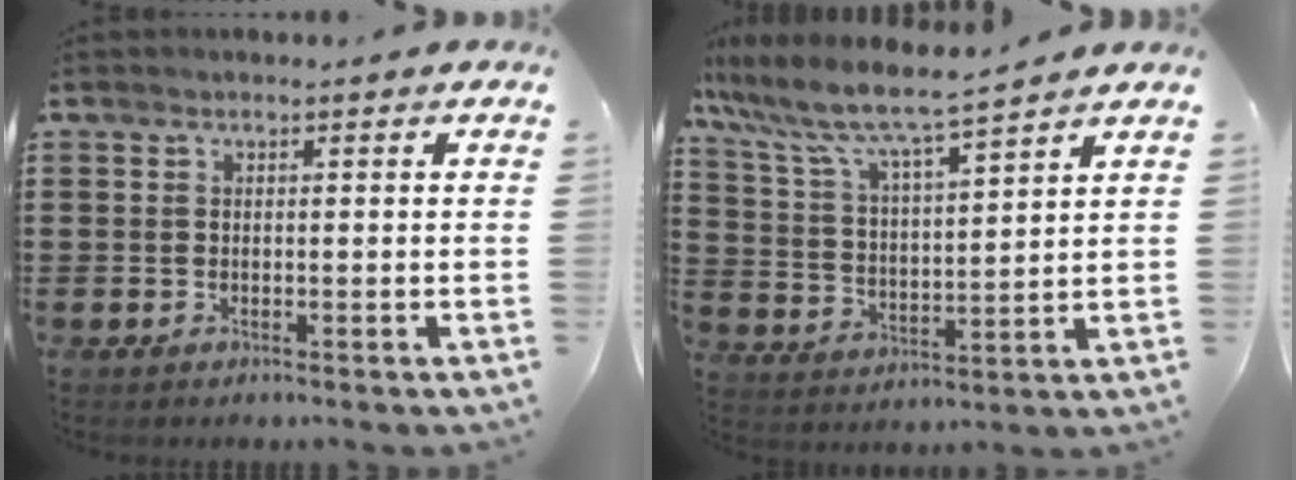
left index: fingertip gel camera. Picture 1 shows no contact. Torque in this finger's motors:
{"motor_torque": [2.14, 0.00, 0.37, 0.21]}